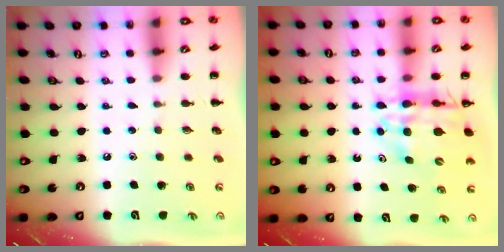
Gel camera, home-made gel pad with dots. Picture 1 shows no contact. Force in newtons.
{"total": 13.5, "press": 12.9, "slide": 3.9}